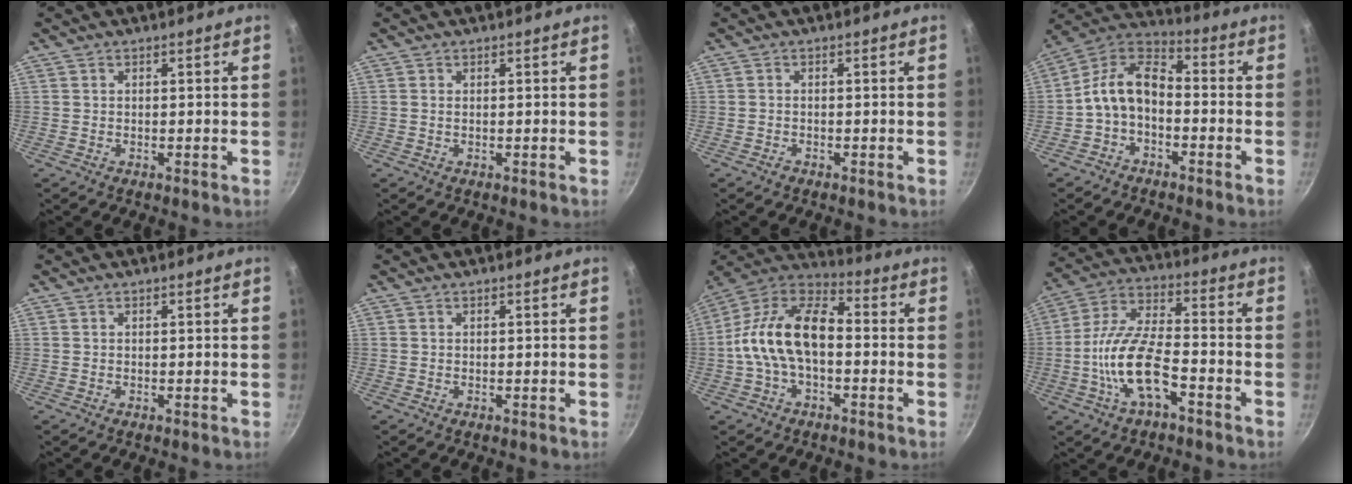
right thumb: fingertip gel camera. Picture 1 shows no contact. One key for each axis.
{"total": 0.0}
{"total": 0.8, "fx": -0.6, "fy": 0.5, "fz": 0.3, "tx": -0.005, "ty": 0.001, "tz": -0.012}
{"total": 10.9, "fx": -2.1, "fy": 7.1, "fz": 8.0, "tx": -0.138, "ty": 0.047, "tz": -0.054}
{"total": 0.0}
{"total": 0.0}
{"total": 16.6, "fx": -1.3, "fy": 9.5, "fz": 13.6, "tx": -0.251, "ty": 0.043, "tz": -0.032}
{"total": 14.4, "fx": -4.9, "fy": 6.1, "fz": 12.1, "tx": -0.246, "ty": 0.042, "tz": -0.091}